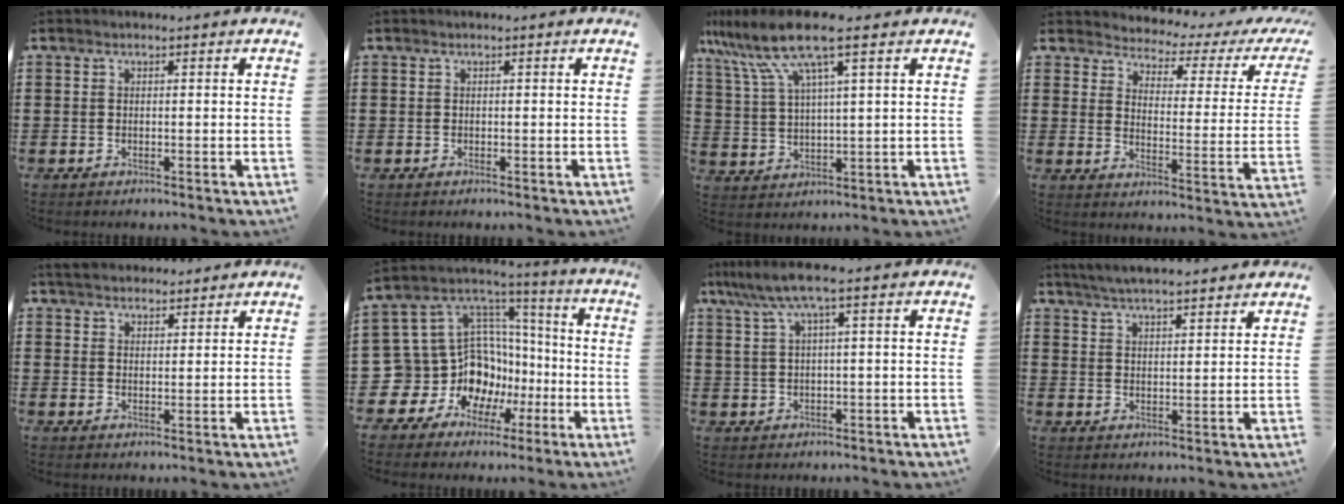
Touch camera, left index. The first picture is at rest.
{"total": 0.0}
{"total": 10.2, "force": [6.1, 1.3, 8.1], "torque": [-0.195, -0.021, 0.099]}
{"total": 2.5, "force": [2.3, 0.6, 0.9], "torque": [-0.038, -0.025, 0.030]}
{"total": 3.2, "force": [3.0, 0.8, 0.5], "torque": [-0.017, -0.001, 0.058]}
{"total": 14.2, "force": [-3.5, 13.2, 4.0], "torque": [-0.137, -0.030, -0.027]}
{"total": 5.7, "force": [2.0, 0.4, 5.3], "torque": [-0.121, -0.007, 0.028]}
{"total": 4.3, "force": [4.1, -0.2, 1.2], "torque": [-0.036, -0.011, 0.074]}